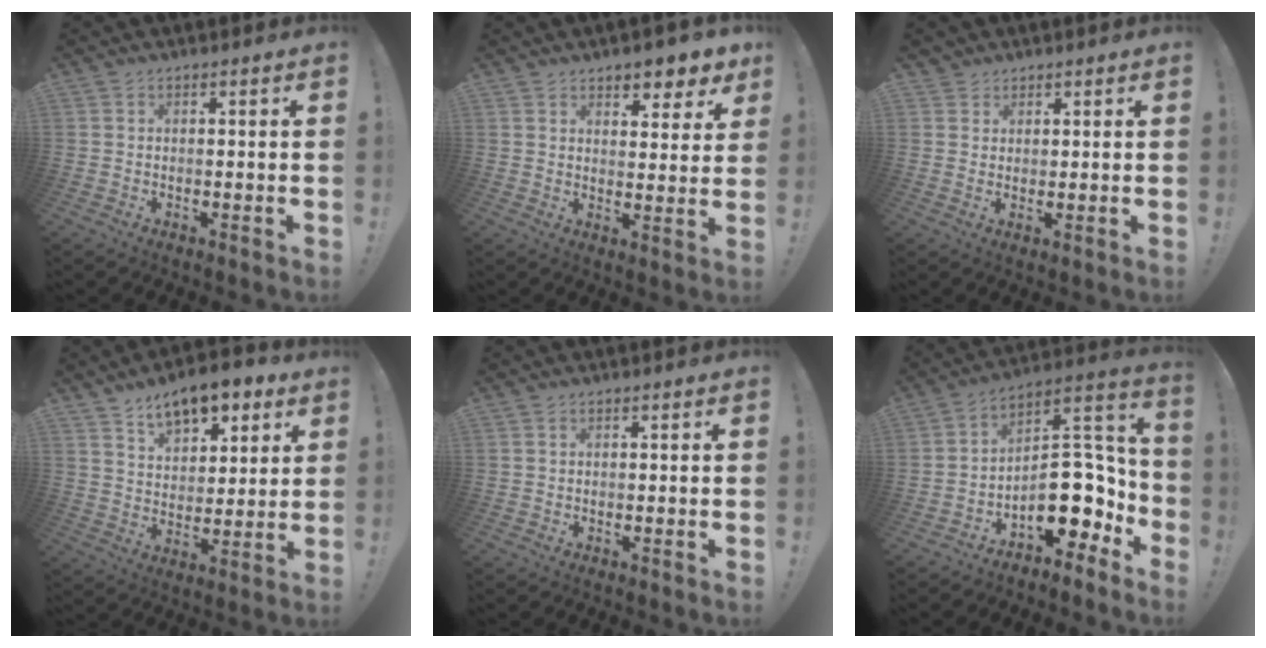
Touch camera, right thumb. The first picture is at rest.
{"total": 6.2, "force": [5.2, 2.7, 2.2], "torque": [-0.011, -0.046, 0.091]}
{"total": 2.7, "force": [2.2, 1.6, 0.1], "torque": [0.008, -0.013, 0.038]}
{"total": 11.4, "force": [8.2, 5.9, 5.4], "torque": [-0.084, -0.051, 0.151]}
{"total": 0.0}
{"total": 17.3, "force": [-4.5, 10.4, 13.0], "torque": [-0.165, 0.021, -0.057]}